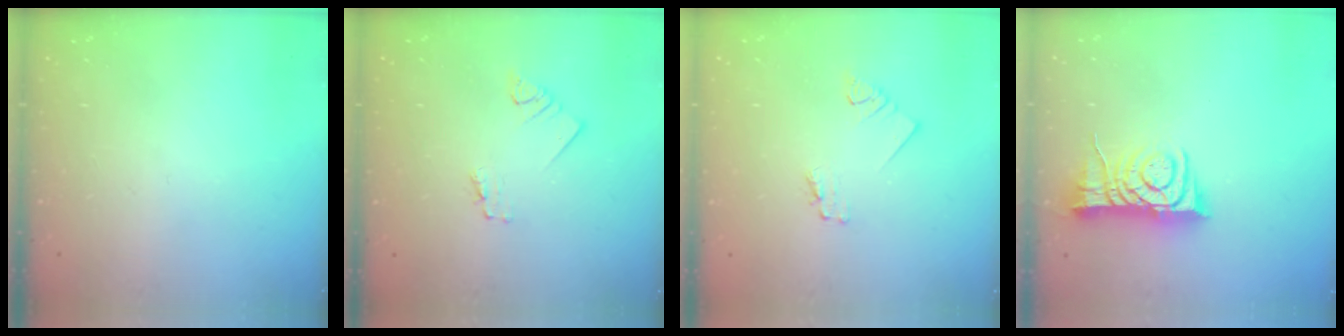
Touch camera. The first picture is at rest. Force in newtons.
{"total": 1.6, "press": 1.6, "slide": 0.1}
{"total": 1.7, "press": 1.7, "slide": 0.3}
{"total": 8.0, "press": 8.0, "slide": 0.7}